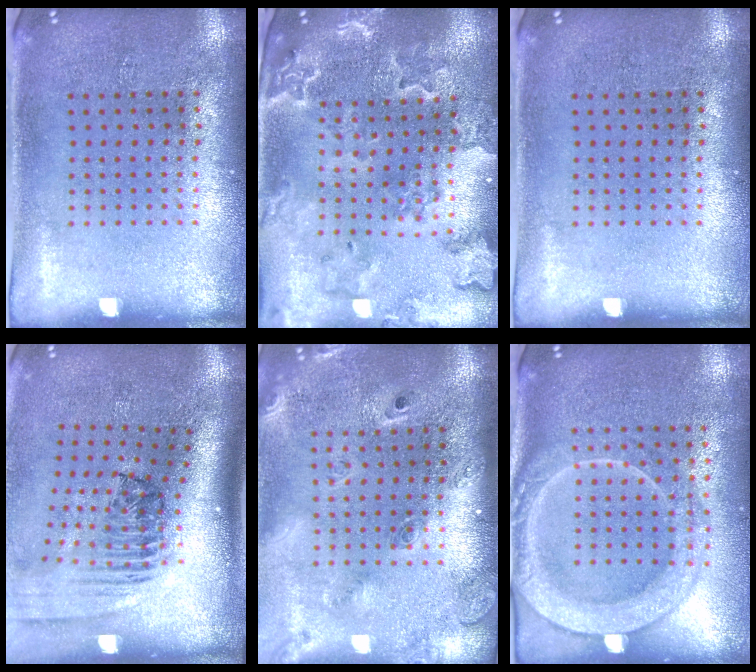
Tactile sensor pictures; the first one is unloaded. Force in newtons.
{"total": 2.0, "press": 2.0, "slide": 0.2}
{"total": 0.0}
{"total": 2.5, "press": 1.7, "slide": 1.8}
{"total": 2.5, "press": 1.8, "slide": 1.6}
{"total": 2.3, "press": 2.1, "slide": 0.8}